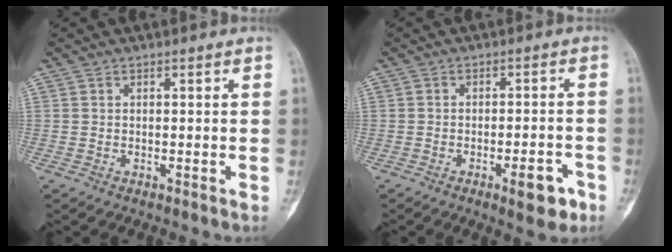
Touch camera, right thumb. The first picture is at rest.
{"total": 6.1, "force": [-3.1, 2.1, 4.8], "torque": [-0.049, 0.016, -0.038]}